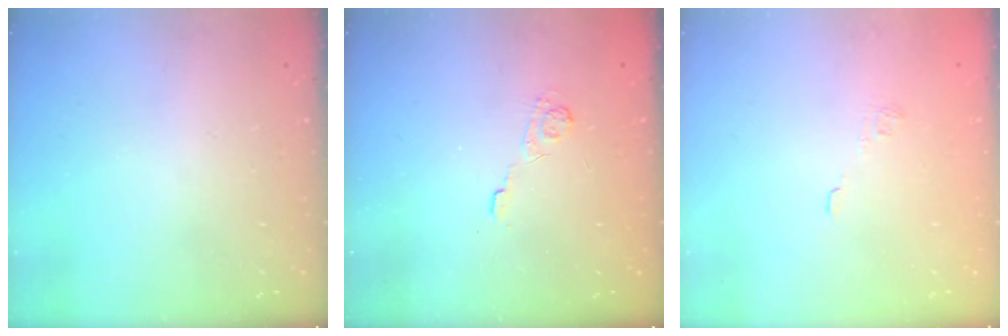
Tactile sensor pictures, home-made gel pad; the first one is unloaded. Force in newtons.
{"total": 3.6, "press": 3.3, "slide": 1.5}
{"total": 2.0, "press": 1.5, "slide": 1.3}